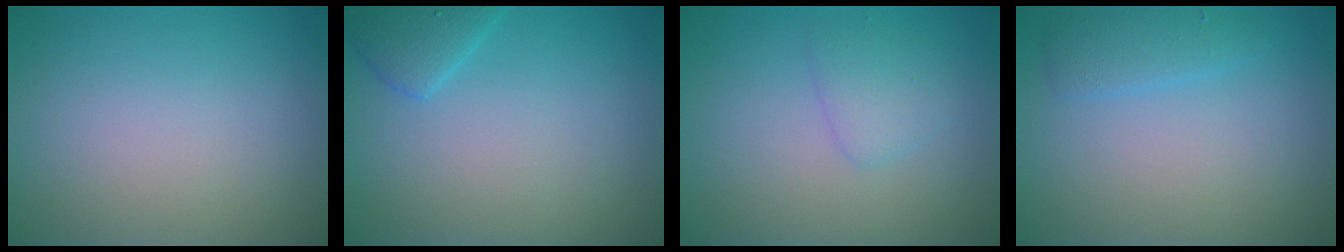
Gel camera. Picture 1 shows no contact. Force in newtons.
{"total": 2.2, "press": 2.2, "slide": 0.3}
{"total": 1.9, "press": 1.9, "slide": 0.0}
{"total": 1.8, "press": 1.8, "slide": 0.2}